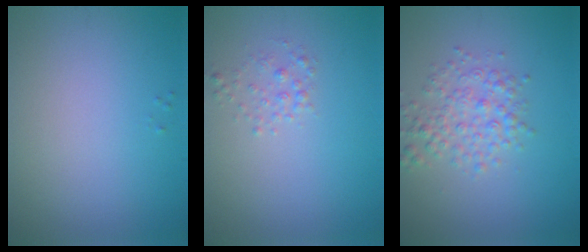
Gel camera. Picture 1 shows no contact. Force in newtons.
{"total": 1.1, "press": 1.1, "slide": 0.1}
{"total": 3.1, "press": 3.1, "slide": 0.0}